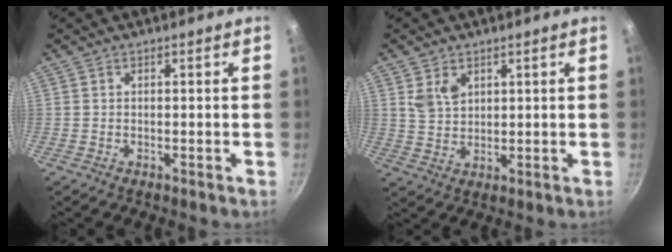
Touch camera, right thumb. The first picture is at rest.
{"total": 4.8, "force": [2.1, 3.2, 2.8], "torque": [-0.041, -0.012, 0.045]}